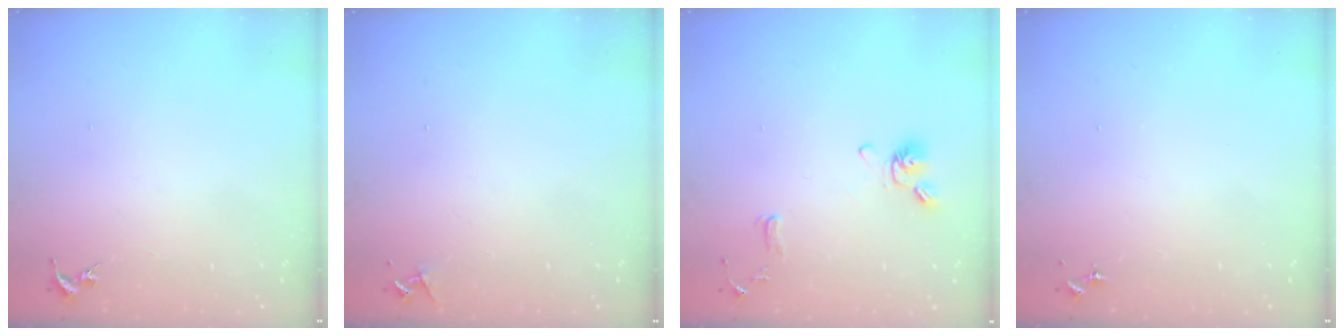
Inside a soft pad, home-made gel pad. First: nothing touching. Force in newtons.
{"total": 4.2, "press": 4.2, "slide": 0.5}
{"total": 10.8, "press": 10.6, "slide": 1.9}
{"total": 0.0}